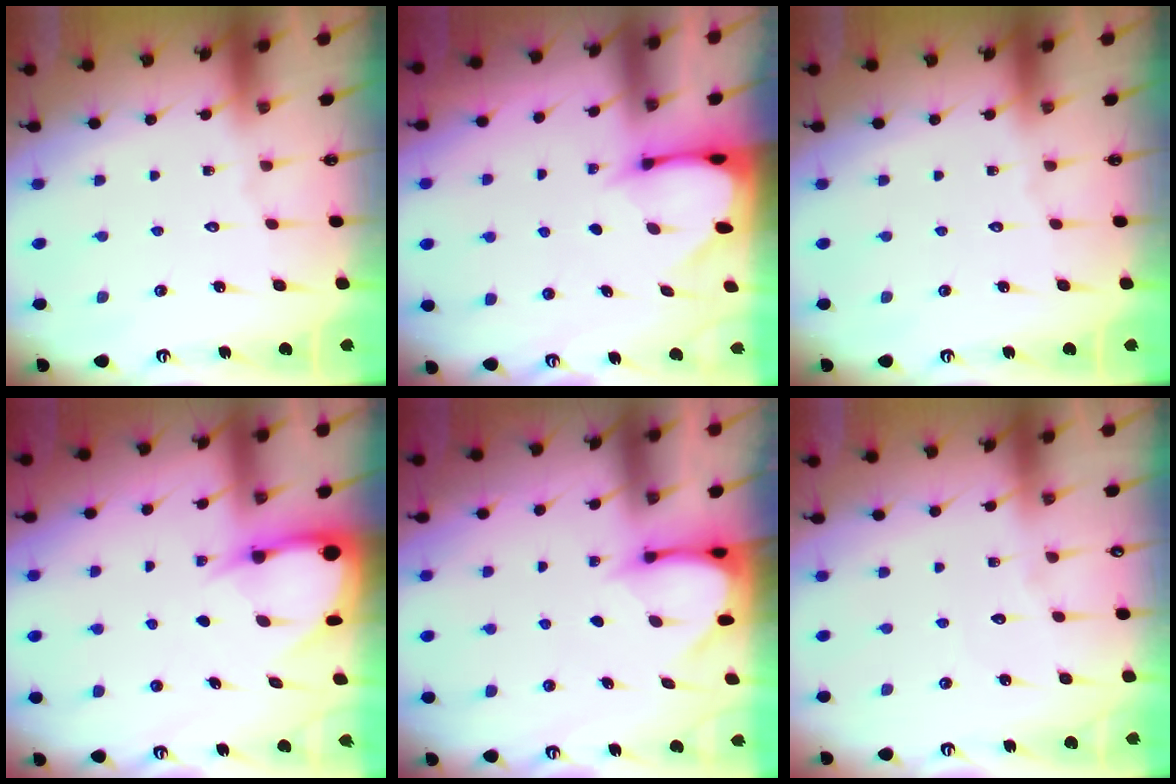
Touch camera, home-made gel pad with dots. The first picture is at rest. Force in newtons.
{"total": 3.4, "press": 3.4, "slide": 0.4}
{"total": 0.0}
{"total": 5.0, "press": 4.9, "slide": 0.6}
{"total": 3.7, "press": 3.7, "slide": 0.3}
{"total": 2.0, "press": 2.0, "slide": 0.2}